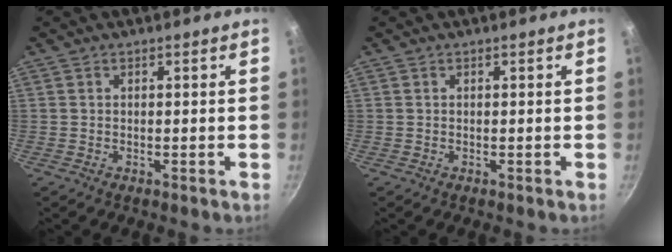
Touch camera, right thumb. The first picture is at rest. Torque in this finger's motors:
{"motor_torque": [-0.49, -0.49, 0.32, -0.01, 0.00]}